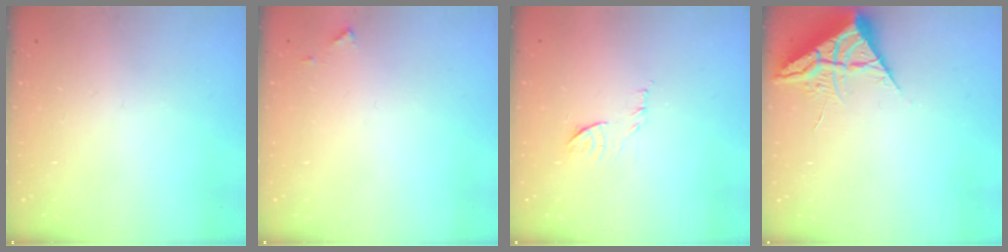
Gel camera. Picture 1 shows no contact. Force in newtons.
{"total": 4.3, "press": 4.2, "slide": 0.5}
{"total": 7.8, "press": 7.7, "slide": 0.7}
{"total": 6.9, "press": 6.9, "slide": 0.4}